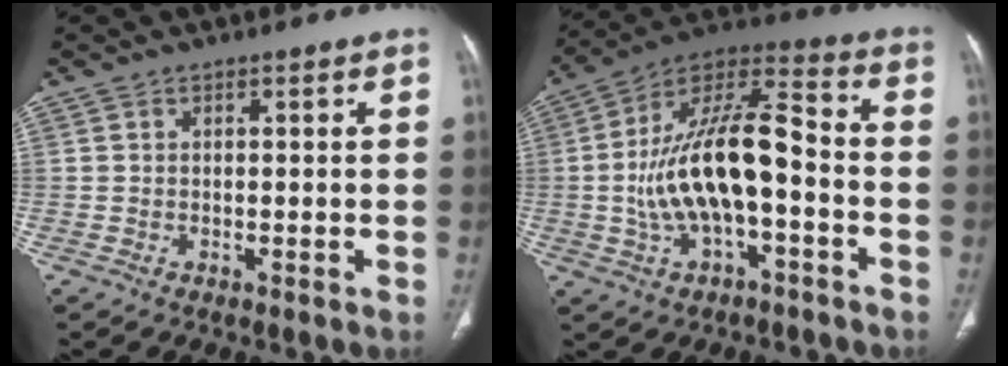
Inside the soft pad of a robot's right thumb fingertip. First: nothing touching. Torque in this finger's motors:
{"motor_torque": [2.60, 2.41, 1.78, -0.71, 0.51]}